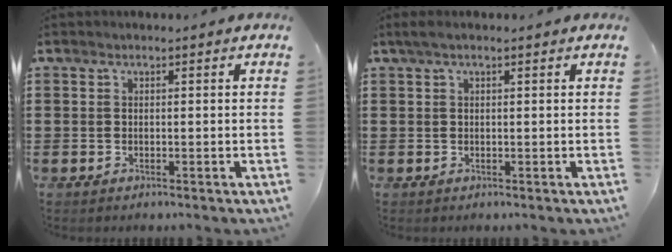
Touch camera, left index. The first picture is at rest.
{"total": 1.1, "force": [0.4, 0.2, 1.1], "torque": [-0.020, 0.000, 0.008]}